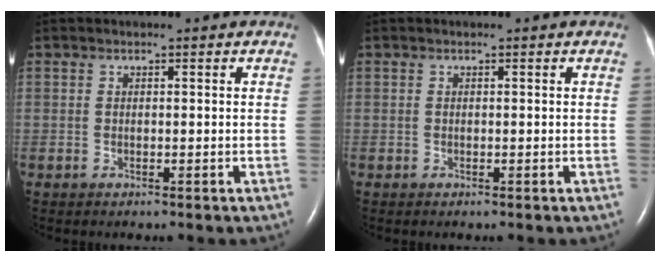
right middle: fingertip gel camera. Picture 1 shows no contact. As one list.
[{"total": 0.0}]